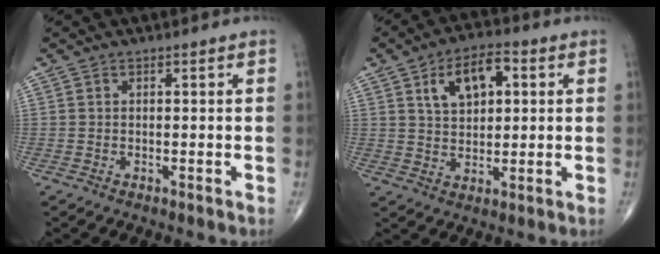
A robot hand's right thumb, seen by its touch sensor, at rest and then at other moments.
{"total": 10.0, "force": [3.3, 5.7, 7.5], "torque": [-0.105, 0.002, 0.051]}